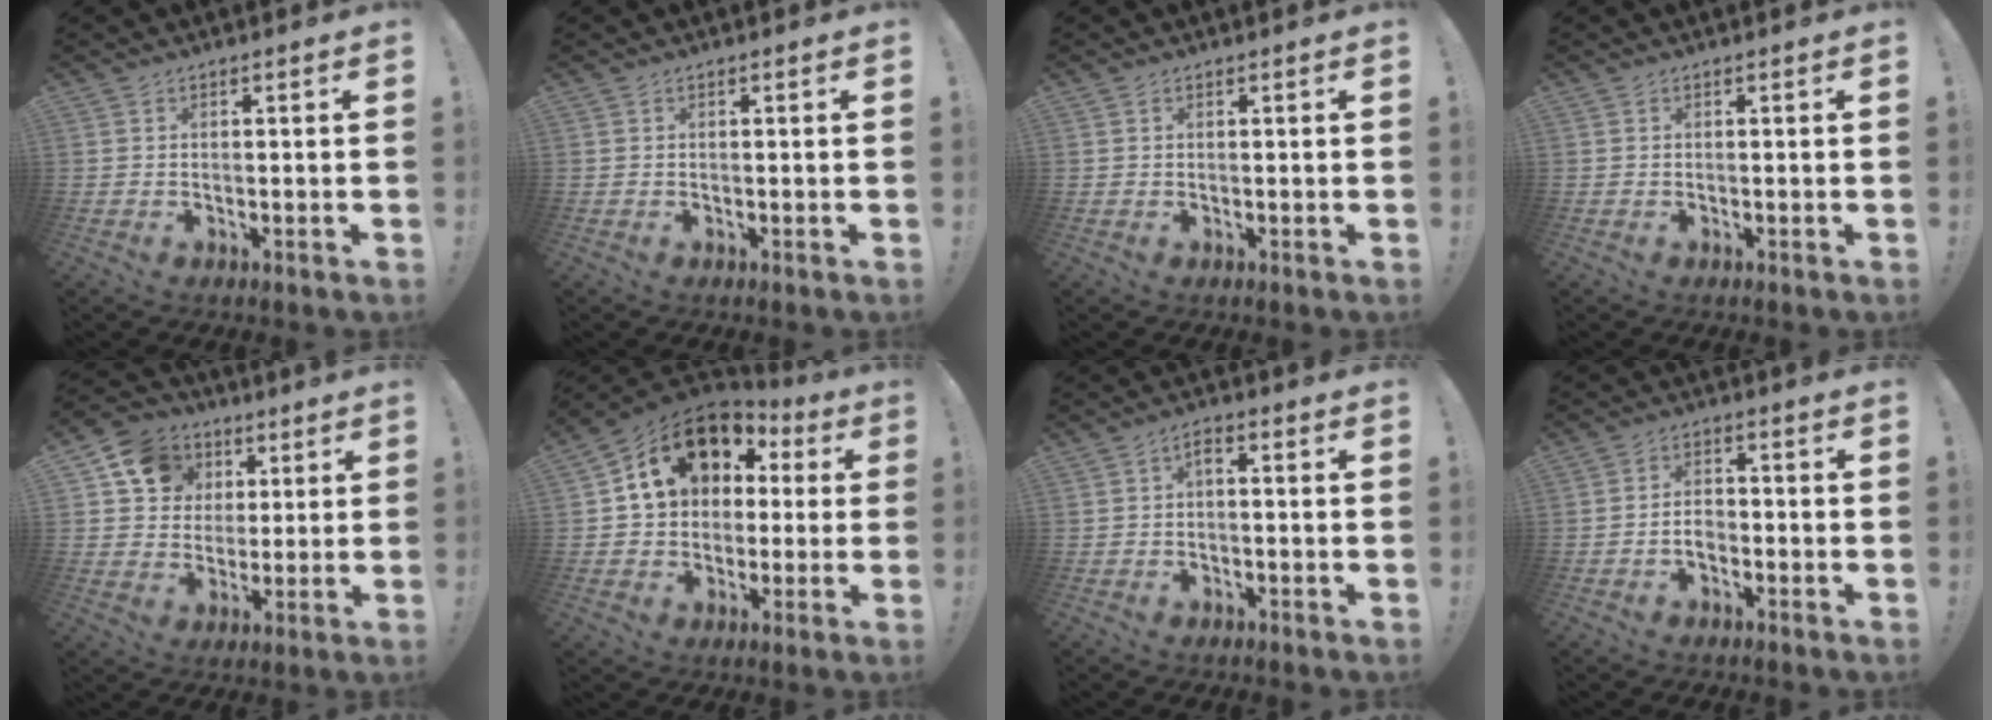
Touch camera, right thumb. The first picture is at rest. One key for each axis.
{"total": 0.0}
{"total": 0.0}
{"total": 0.0}
{"total": 12.4, "fx": 4.4, "fy": 10.7, "fz": 4.4, "tx": -0.063, "ty": -0.011, "tz": 0.090}
{"total": 16.4, "fx": 6.2, "fy": 12.3, "fz": 9.0, "tx": -0.131, "ty": -0.018, "tz": 0.121}
{"total": 2.2, "fx": -0.4, "fy": 0.8, "fz": 2.0, "tx": -0.042, "ty": 0.006, "tz": -0.010}
{"total": 3.8, "fx": -1.3, "fy": 2.6, "fz": 2.5, "tx": -0.041, "ty": 0.003, "tz": -0.028}